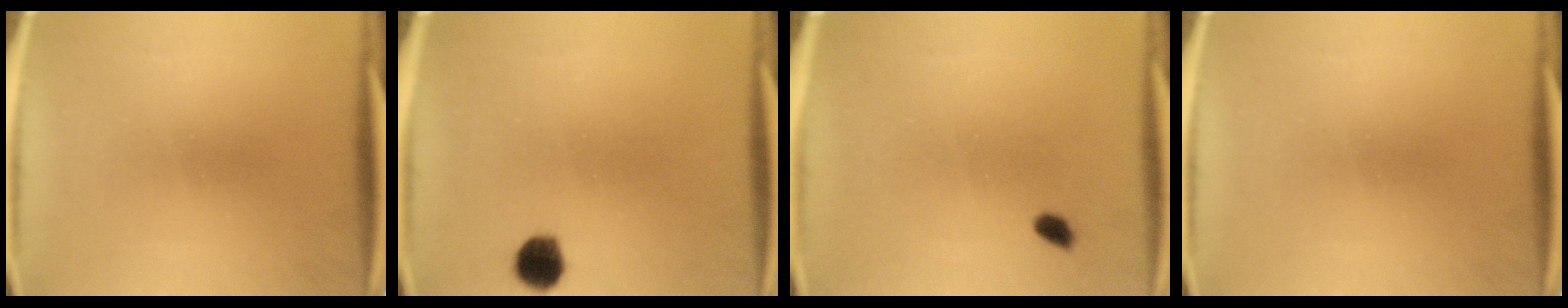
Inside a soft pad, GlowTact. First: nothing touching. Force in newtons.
{"total": 5.1}
{"total": 1.5}
{"total": 0.0}